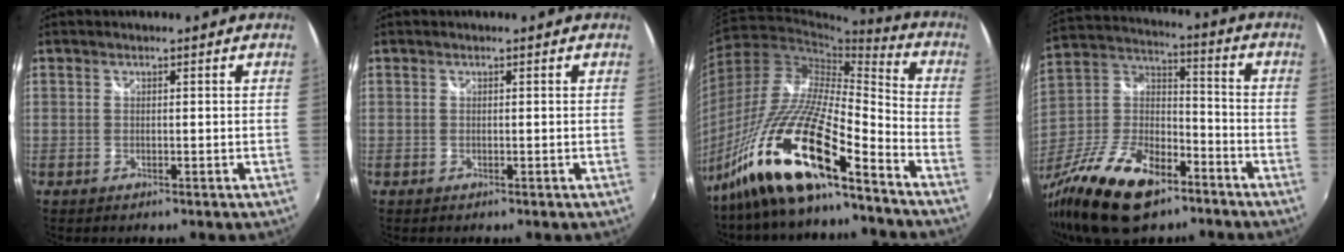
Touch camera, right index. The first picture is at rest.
{"total": 0.0}
{"total": 19.4, "force": [-13.3, 3.0, 13.7], "torque": [-0.277, -0.010, -0.271]}
{"total": 26.1, "force": [-14.9, 12.4, 17.6], "torque": [-0.378, -0.030, -0.259]}